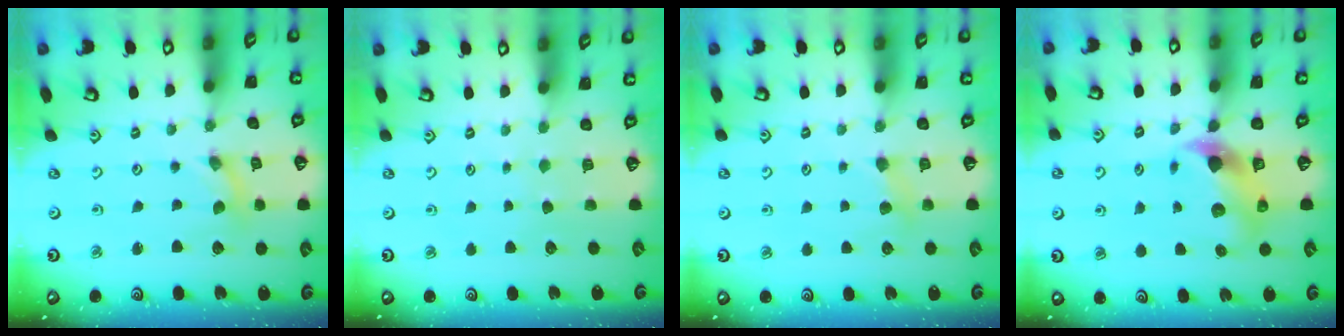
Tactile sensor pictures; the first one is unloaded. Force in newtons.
{"total": 0.0}
{"total": 3.9, "press": 3.9, "slide": 0.6}
{"total": 7.3, "press": 7.2, "slide": 1.3}